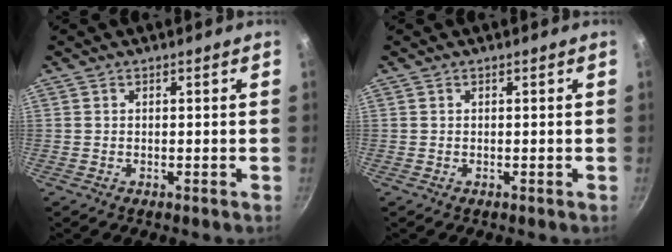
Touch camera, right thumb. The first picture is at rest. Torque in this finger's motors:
{"motor_torque": [-0.02, 0.02, 0.13, -0.13, 0.00]}